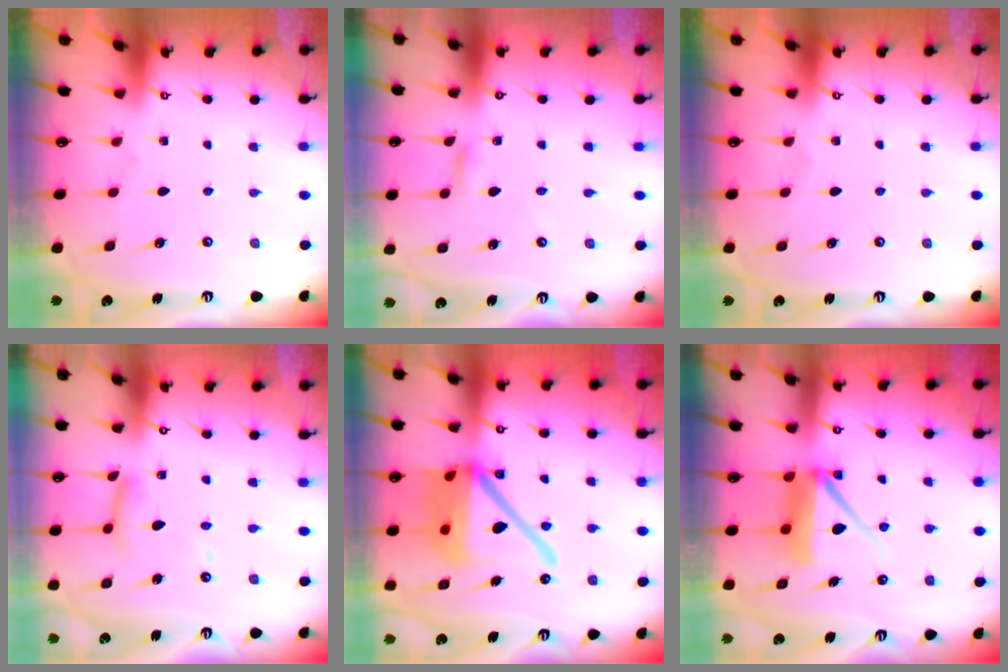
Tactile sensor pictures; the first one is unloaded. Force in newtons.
{"total": 2.7, "press": 2.7, "slide": 0.2}
{"total": 0.0}
{"total": 10.8, "press": 10.8, "slide": 1.1}
{"total": 19.4, "press": 19.2, "slide": 3.1}
{"total": 9.2, "press": 9.1, "slide": 1.1}